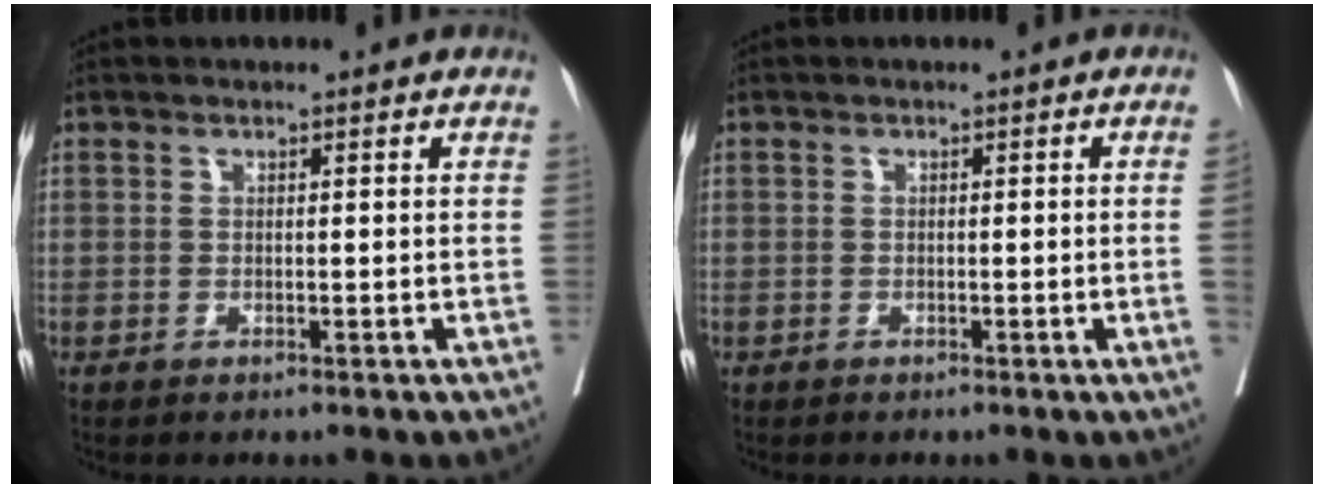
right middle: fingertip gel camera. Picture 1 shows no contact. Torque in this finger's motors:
{"motor_torque": [-0.17, -0.45, -1.00, -0.21]}